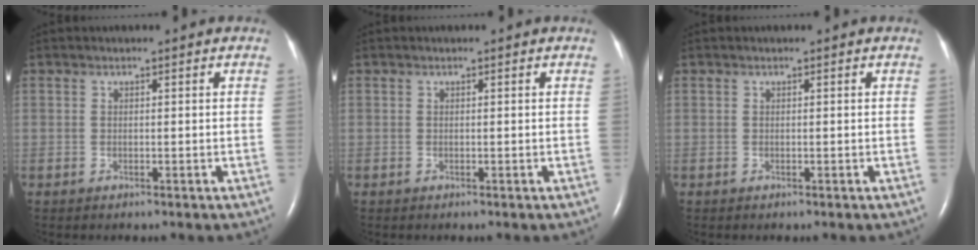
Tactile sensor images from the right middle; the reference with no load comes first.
{"total": 0.0}
{"total": 0.0}